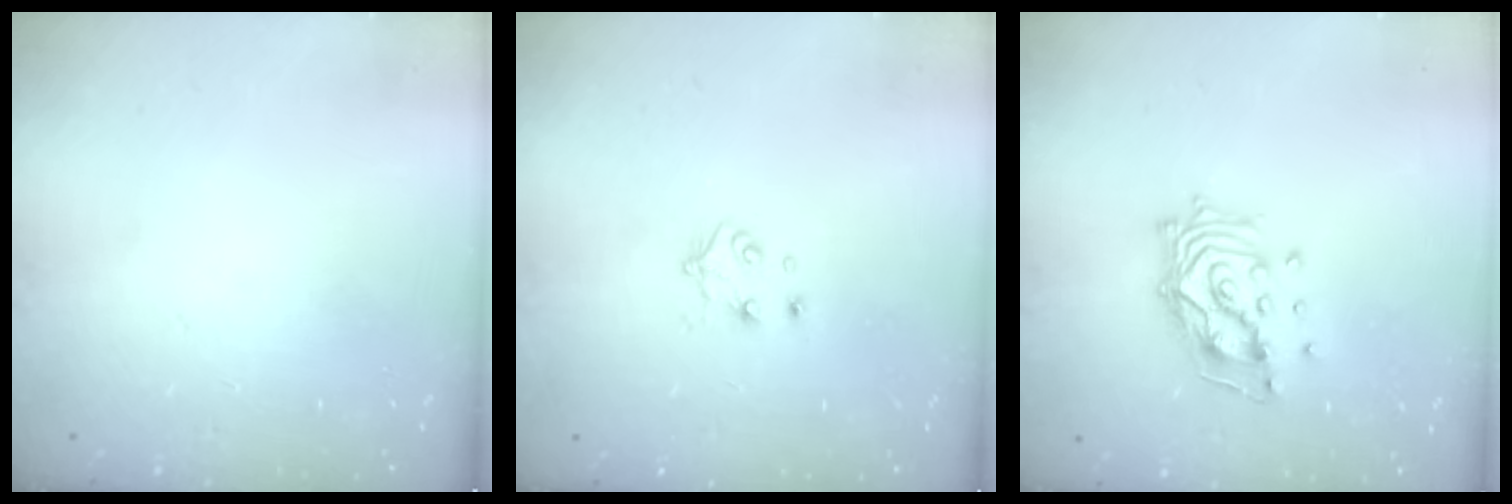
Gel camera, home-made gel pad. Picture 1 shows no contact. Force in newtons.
{"total": 5.3, "press": 5.2, "slide": 0.8}
{"total": 12.3, "press": 12.2, "slide": 1.7}